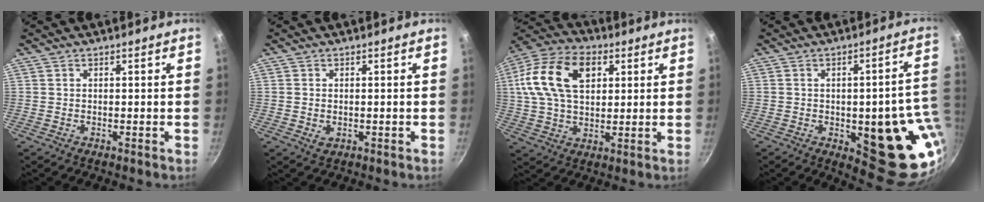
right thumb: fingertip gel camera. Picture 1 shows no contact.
{"total": 2.0, "force": [-0.2, 1.4, 1.4], "torque": [-0.022, -0.003, -0.002]}
{"total": 17.9, "force": [4.8, 11.4, 12.8], "torque": [-0.228, 0.014, 0.074]}
{"total": 20.2, "force": [-2.8, 8.0, 18.4], "torque": [-0.154, -0.002, -0.029]}